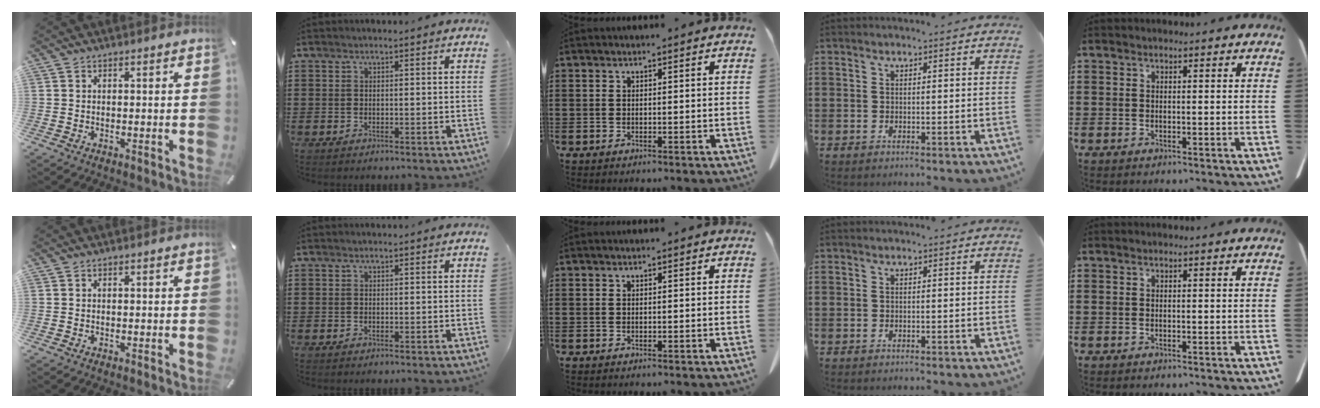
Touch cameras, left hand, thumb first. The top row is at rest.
{}